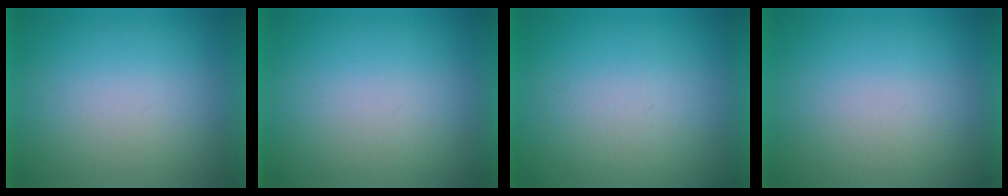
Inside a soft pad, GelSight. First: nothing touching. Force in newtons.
{"total": 1.2}
{"total": 3.5}
{"total": 2.0}